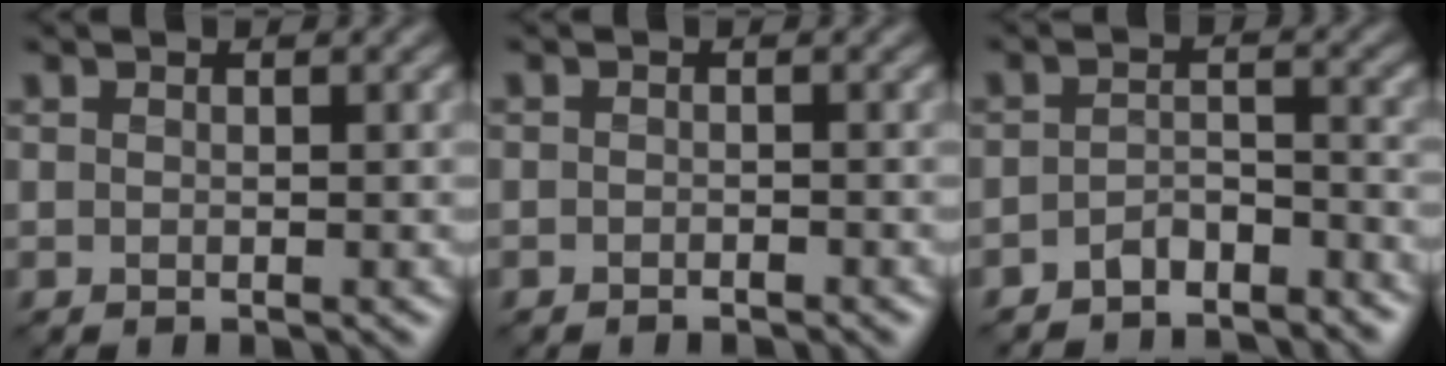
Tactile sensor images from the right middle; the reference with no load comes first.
{"total": 0.6, "force": [-0.6, 0.0, -0.1], "torque": [0.002, 0.002, -0.011]}
{"total": 2.8, "force": [-2.7, 0.6, 0.7], "torque": [-0.018, 0.006, -0.057]}